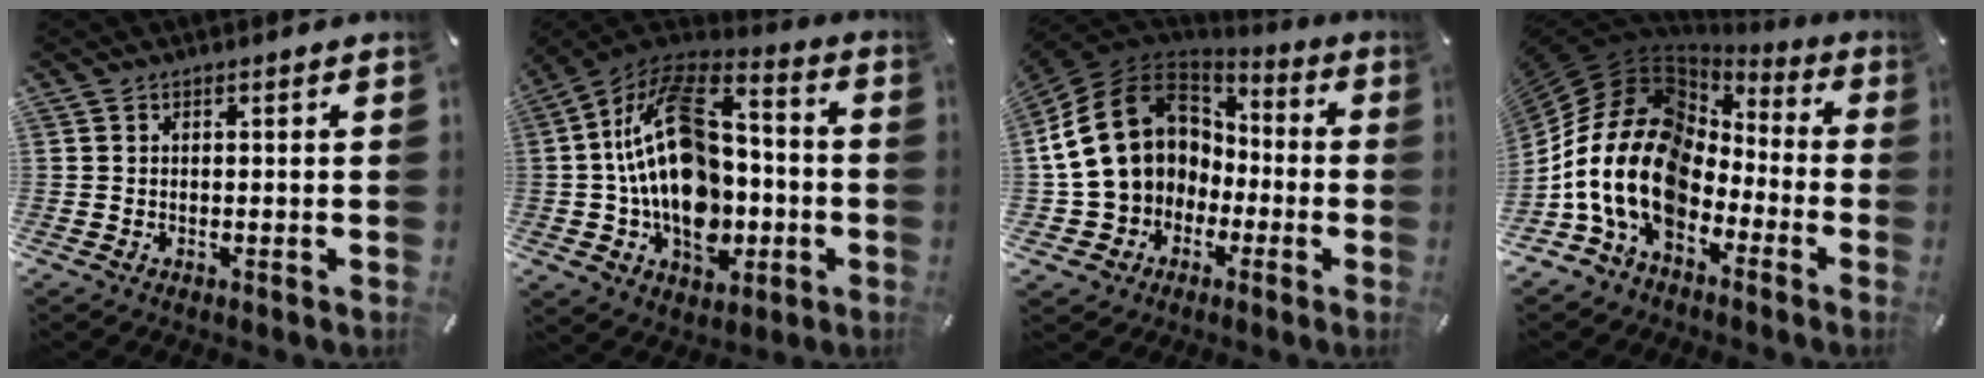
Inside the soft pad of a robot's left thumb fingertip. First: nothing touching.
{"total": 23.2, "force": [-1.0, 16.4, 16.5], "torque": [-0.307, 0.000, -0.013]}
{"total": 19.2, "force": [0.9, 16.4, 10.0], "torque": [-0.213, 0.010, 0.026]}
{"total": 20.5, "force": [-4.1, 14.6, 13.7], "torque": [-0.331, 0.002, -0.078]}